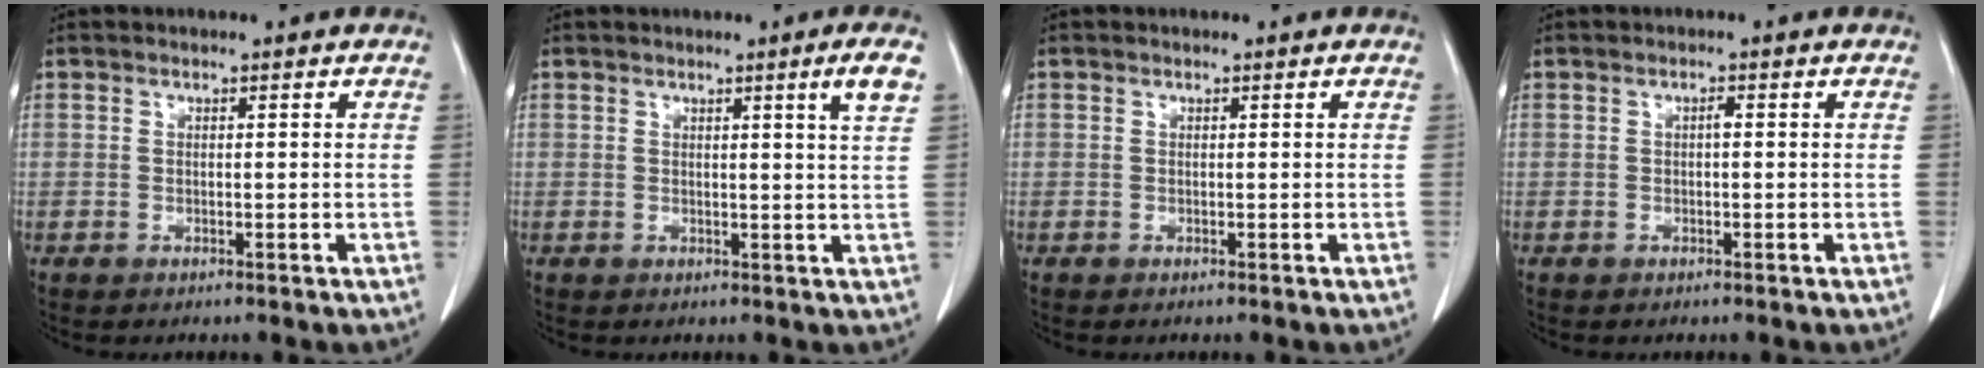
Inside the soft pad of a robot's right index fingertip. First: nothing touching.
{"total": 3.3, "force": [1.7, -0.9, 2.7], "torque": [-0.040, -0.014, 0.024]}
{"total": 0.0}
{"total": 0.7, "force": [0.0, 0.1, 0.7], "torque": [-0.013, 0.001, 0.000]}